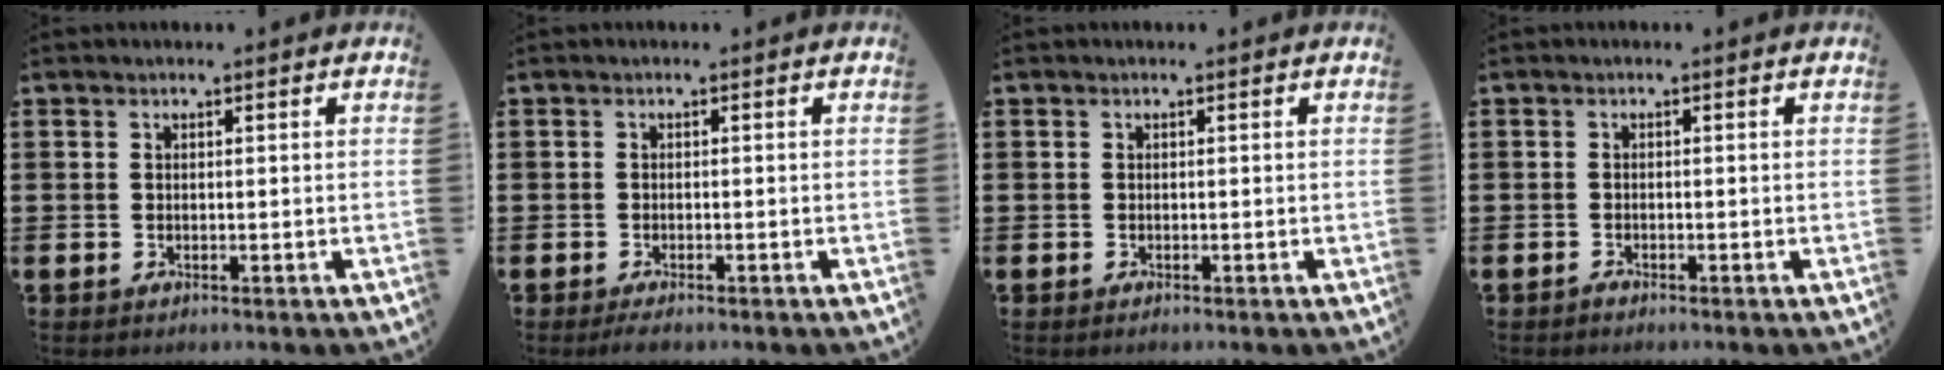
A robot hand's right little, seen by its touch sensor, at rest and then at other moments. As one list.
[{"total": 0.9, "force": [-0.5, 0.2, 0.6], "torque": [-0.013, -0.002, -0.010]}, {"total": 0.0}, {"total": 0.6, "force": [-0.6, 0.0, 0.0], "torque": [-0.001, -0.002, -0.011]}]